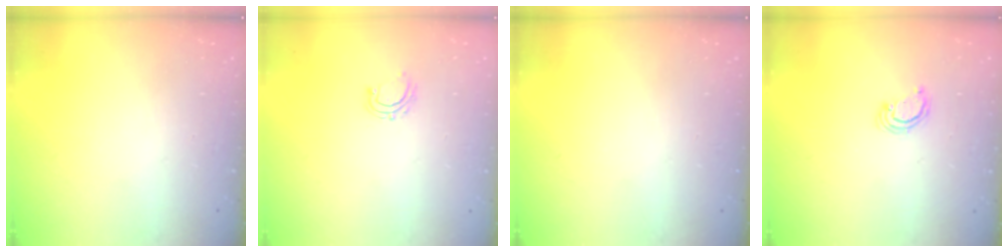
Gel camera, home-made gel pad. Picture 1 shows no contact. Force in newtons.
{"total": 4.4, "press": 4.3, "slide": 0.6}
{"total": 0.0}
{"total": 2.5, "press": 2.5, "slide": 0.2}